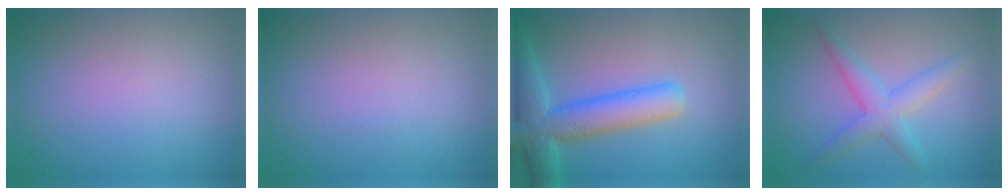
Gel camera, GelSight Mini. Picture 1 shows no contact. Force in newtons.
{"total": 0.0}
{"total": 6.2, "press": 6.2, "slide": 0.3}
{"total": 3.1, "press": 3.1, "slide": 0.1}